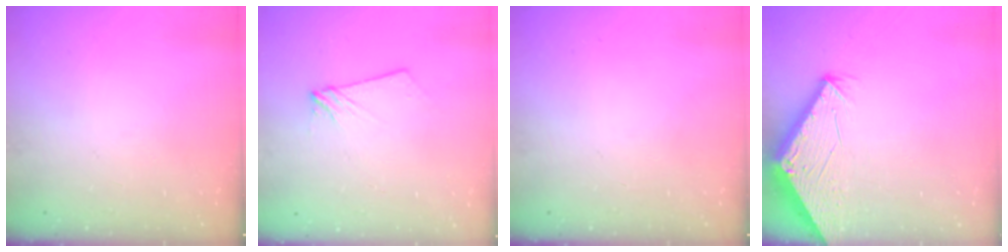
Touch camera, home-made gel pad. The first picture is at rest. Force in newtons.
{"total": 4.6, "press": 4.6, "slide": 0.5}
{"total": 0.0}
{"total": 2.8, "press": 2.8, "slide": 0.1}